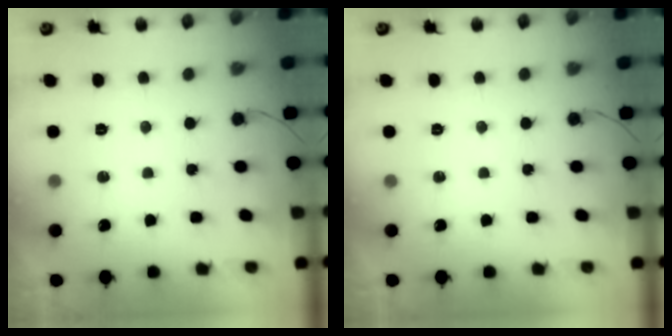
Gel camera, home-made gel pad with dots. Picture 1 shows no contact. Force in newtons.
{"total": 0.0}